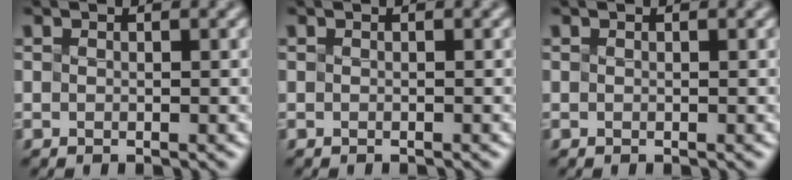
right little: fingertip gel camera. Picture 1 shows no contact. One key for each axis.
{"total": 0.5, "fx": -0.5, "fy": 0.0, "fz": 0.1, "tx": 0.002, "ty": 0.000, "tz": -0.009}
{"total": 0.0}